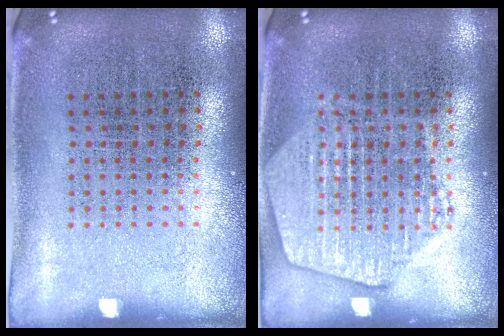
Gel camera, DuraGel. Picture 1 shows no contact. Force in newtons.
{"total": 2.6, "press": 2.6, "slide": 0.3}